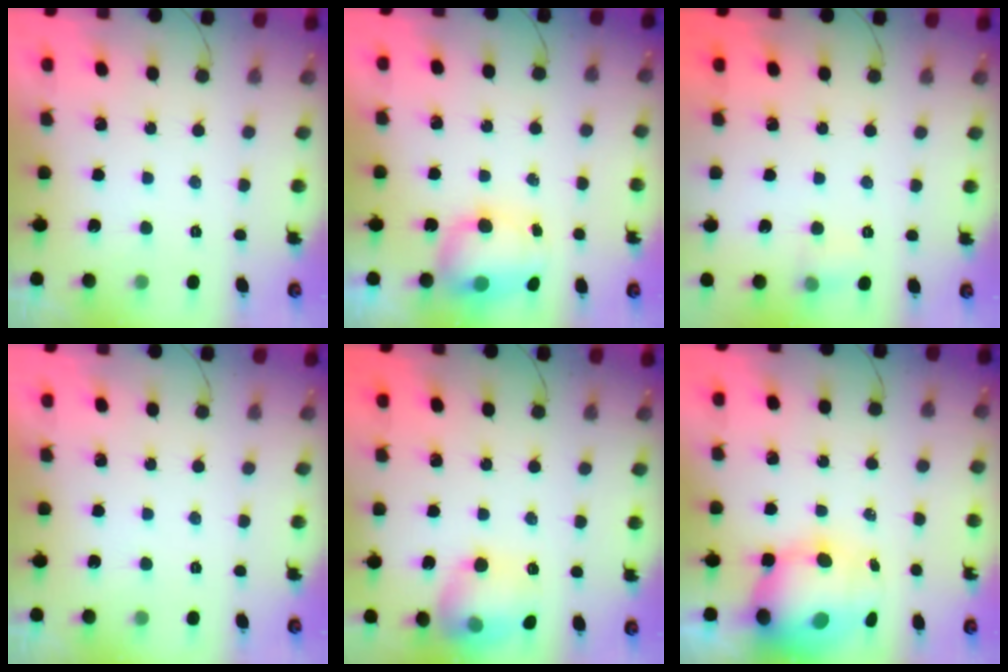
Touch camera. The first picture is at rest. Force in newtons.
{"total": 7.5, "press": 7.2, "slide": 1.9}
{"total": 6.9, "press": 6.8, "slide": 1.3}
{"total": 0.0}
{"total": 13.7, "press": 13.6, "slide": 1.2}
{"total": 14.0, "press": 13.6, "slide": 3.4}